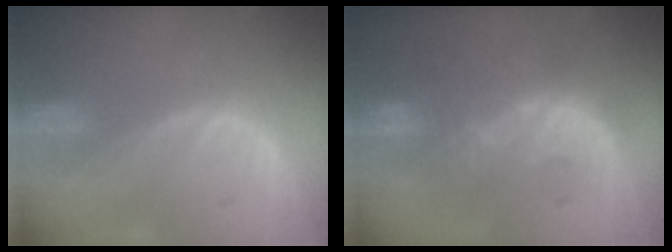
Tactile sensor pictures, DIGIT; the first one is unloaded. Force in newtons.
{"total": 8.9, "press": 8.5, "slide": 2.6}